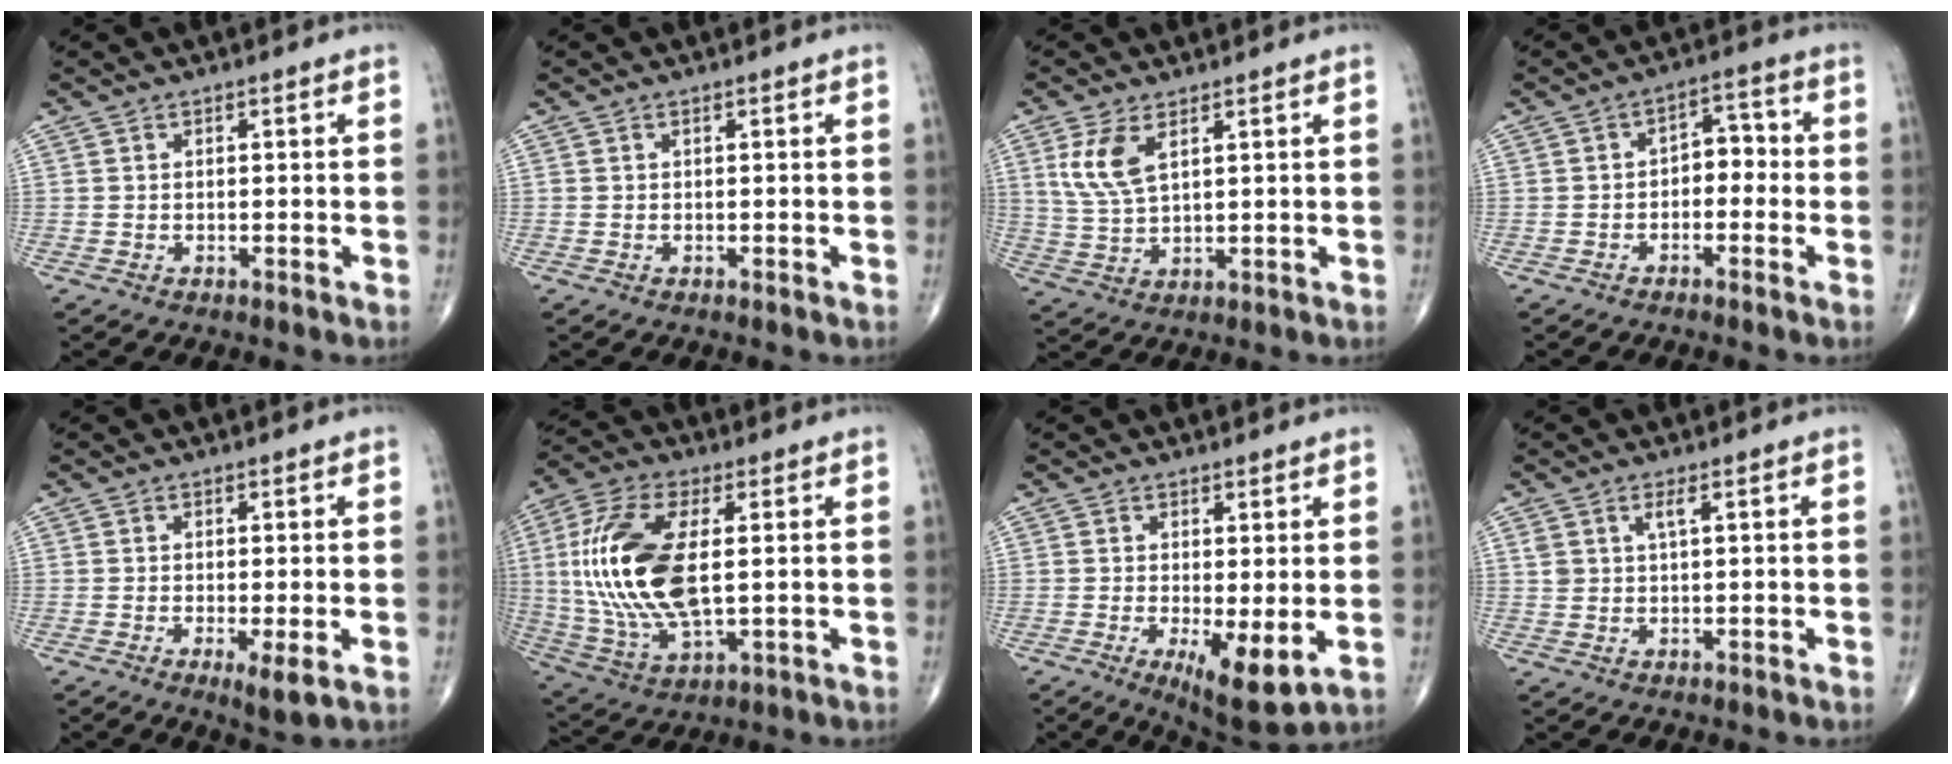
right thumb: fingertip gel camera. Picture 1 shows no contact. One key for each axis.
{"total": 0.0}
{"total": 7.1, "fx": 3.0, "fy": 3.1, "fz": 5.6, "tx": -0.121, "ty": -0.007, "tz": 0.069}
{"total": 4.9, "fx": -1.0, "fy": 3.2, "fz": 3.5, "tx": -0.026, "ty": 0.029, "tz": -0.028}
{"total": 3.9, "fx": -1.0, "fy": 0.8, "fz": 3.6, "tx": -0.066, "ty": -0.015, "tz": -0.019}
{"total": 20.3, "fx": 1.7, "fy": 9.3, "fz": 18.0, "tx": -0.389, "ty": -0.007, "tz": 0.035}
{"total": 8.3, "fx": -1.4, "fy": 2.6, "fz": 7.7, "tx": -0.121, "ty": -0.027, "tz": -0.016}
{"total": 2.4, "fx": 1.1, "fy": 0.7, "fz": 1.9, "tx": -0.043, "ty": -0.001, "tz": 0.025}